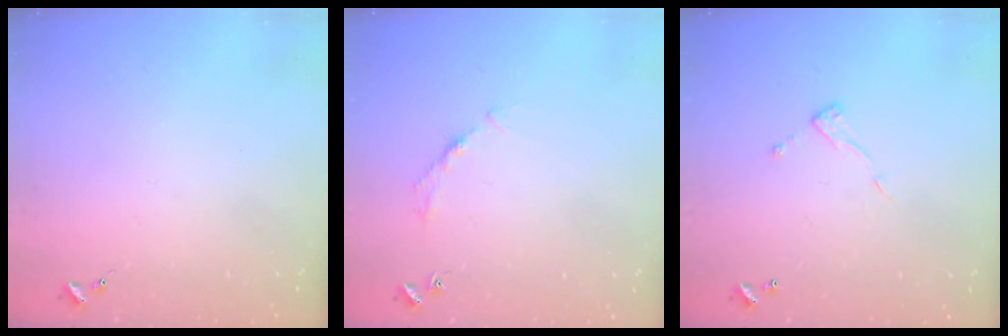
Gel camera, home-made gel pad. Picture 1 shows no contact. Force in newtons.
{"total": 2.7, "press": 2.7, "slide": 0.4}
{"total": 7.0, "press": 7.0, "slide": 0.4}